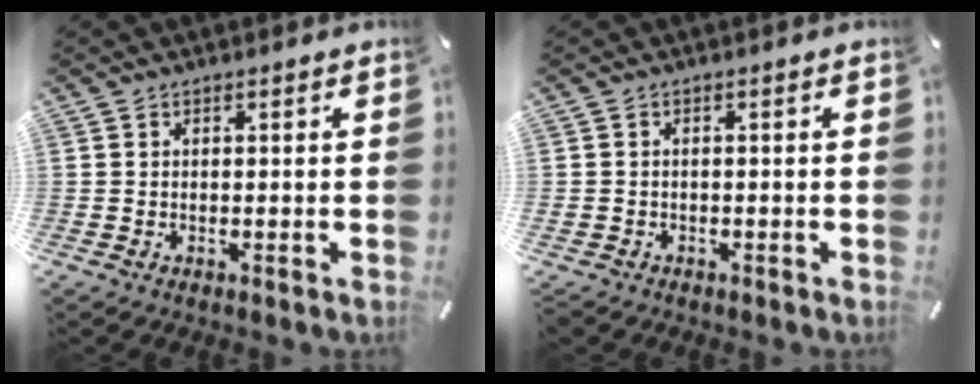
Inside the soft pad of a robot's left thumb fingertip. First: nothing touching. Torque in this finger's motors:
{"motor_torque": [1.09, 1.14, 0.18, 0.17, 0.10]}